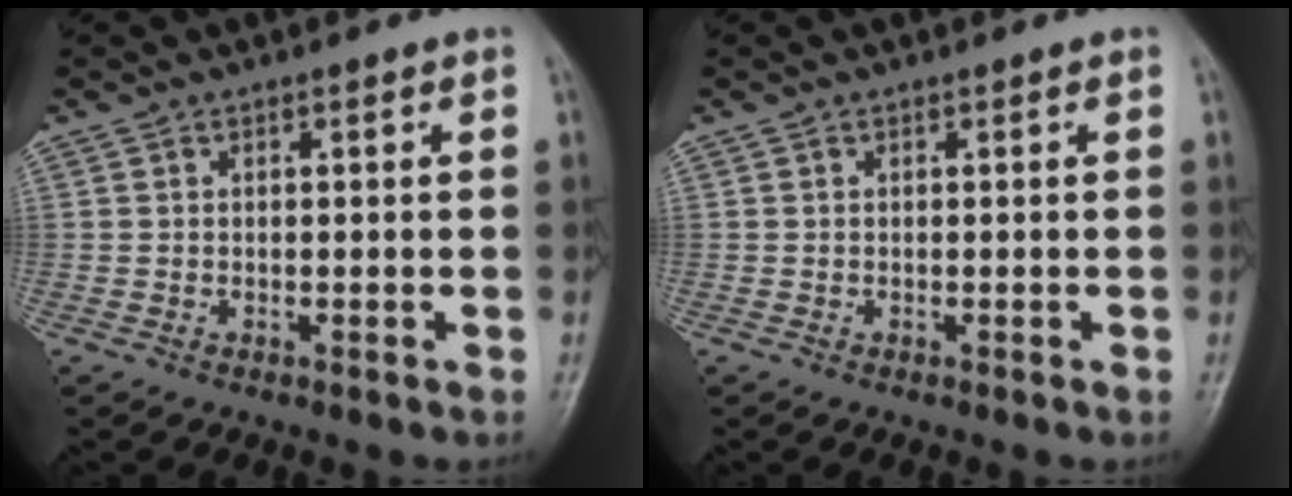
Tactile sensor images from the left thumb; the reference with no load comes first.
{"total": 0.0}